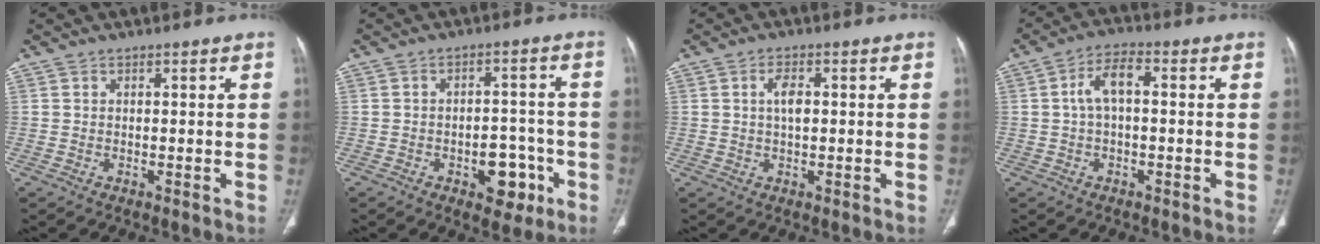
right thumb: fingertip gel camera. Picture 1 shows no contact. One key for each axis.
{"total": 8.0, "fx": -3.4, "fy": 4.9, "fz": 5.4, "tx": -0.040, "ty": 0.031, "tz": -0.040}
{"total": 3.2, "fx": 0.5, "fy": 1.5, "fz": 2.8, "tx": -0.053, "ty": 0.001, "tz": 0.008}
{"total": 5.5, "fx": 0.3, "fy": 2.6, "fz": 4.8, "tx": -0.092, "ty": 0.021, "tz": -0.001}